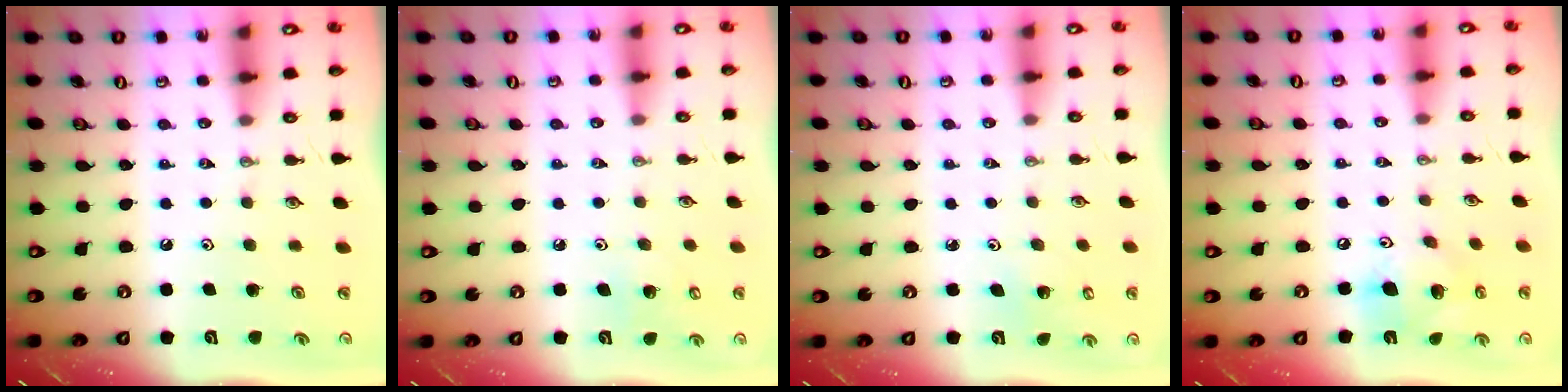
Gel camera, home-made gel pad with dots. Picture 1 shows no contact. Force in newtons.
{"total": 6.4, "press": 6.4, "slide": 0.5}
{"total": 2.2, "press": 2.2, "slide": 0.2}
{"total": 14.1, "press": 13.8, "slide": 2.9}